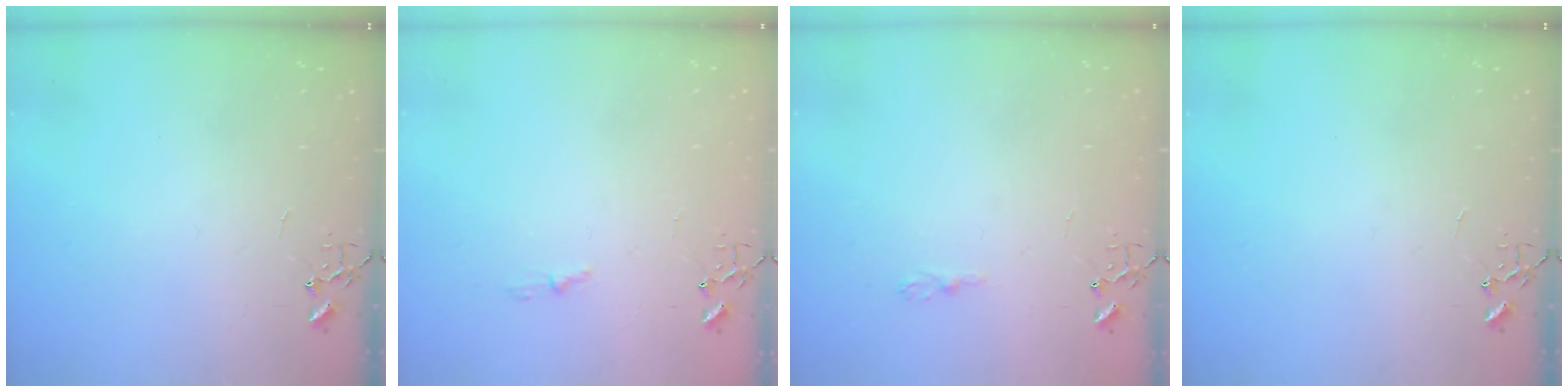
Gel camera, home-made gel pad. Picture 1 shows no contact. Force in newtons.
{"total": 3.9, "press": 3.8, "slide": 0.4}
{"total": 3.9, "press": 3.9, "slide": 0.4}
{"total": 0.0}